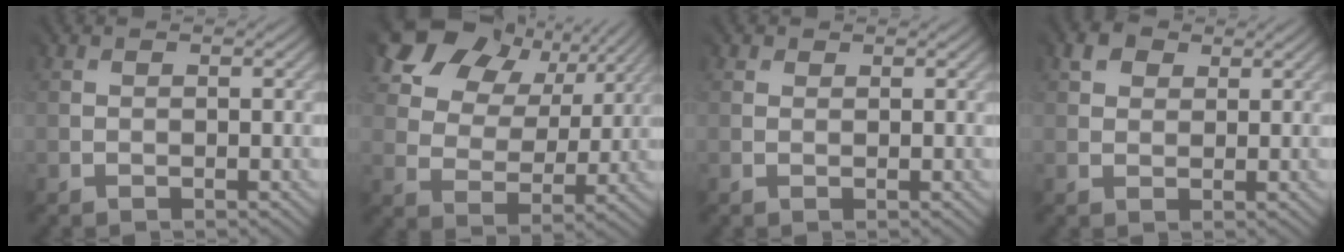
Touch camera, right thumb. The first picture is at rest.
{"total": 12.6, "force": [7.7, 8.1, 5.9], "torque": [-0.136, 0.028, 0.121]}
{"total": 1.1, "force": [0.9, 0.6, -0.4], "torque": [0.007, -0.002, 0.014]}
{"total": 2.5, "force": [2.0, 1.6, -0.1], "torque": [-0.008, 0.000, 0.034]}